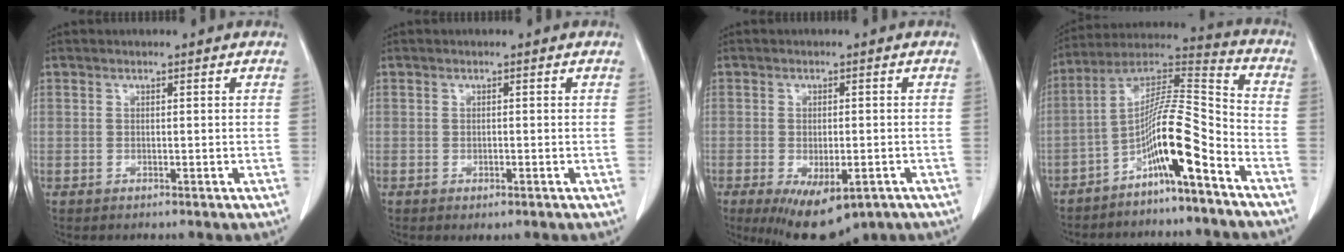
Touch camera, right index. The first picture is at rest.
{"total": 0.7, "force": [-0.4, 0.2, 0.6], "torque": [-0.014, -0.005, -0.001]}
{"total": 11.2, "force": [-6.3, 4.8, 7.9], "torque": [-0.139, -0.019, -0.084]}
{"total": 12.1, "force": [-6.7, 0.3, 10.1], "torque": [-0.189, 0.018, -0.126]}